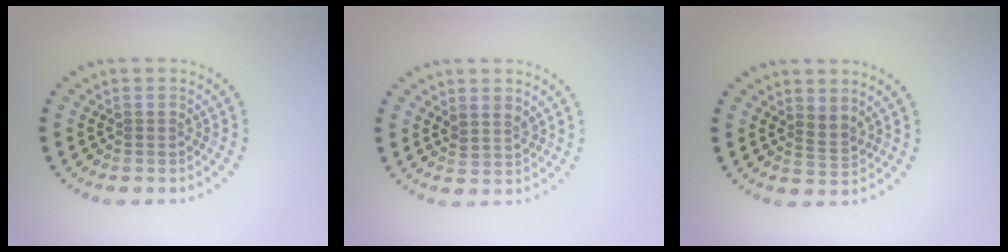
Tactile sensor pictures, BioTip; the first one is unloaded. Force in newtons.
{"total": 1.4, "press": 1.2, "slide": 0.8}
{"total": 1.6, "press": 1.2, "slide": 1.0}